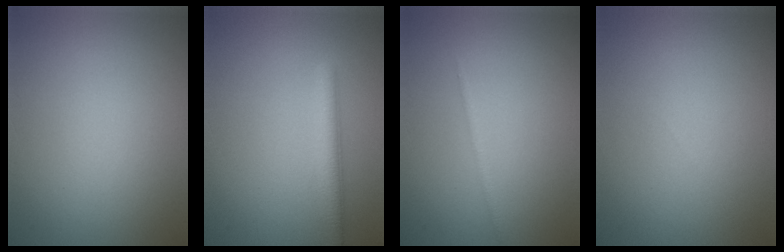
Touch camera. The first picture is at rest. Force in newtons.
{"total": 2.6, "press": 2.6, "slide": 0.1}
{"total": 0.8, "press": 0.8, "slide": 0.1}
{"total": 0.0}